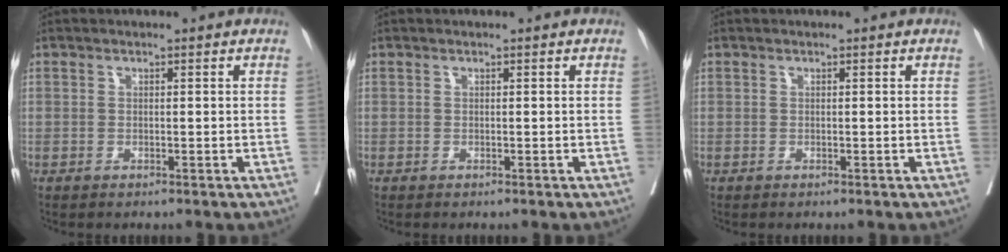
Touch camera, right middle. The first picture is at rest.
{"total": 0.0}
{"total": 0.0}